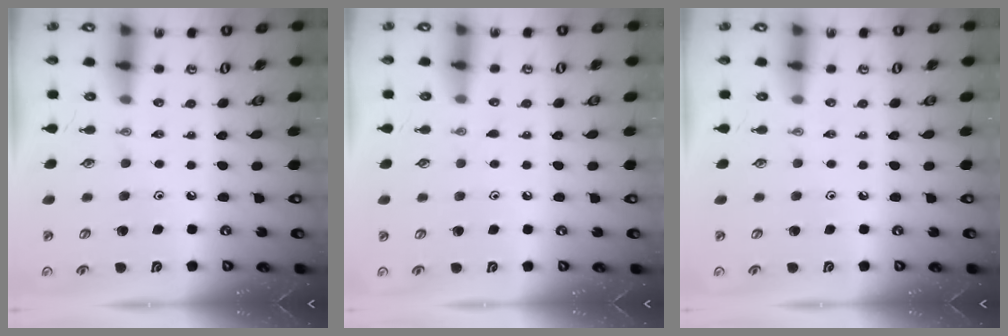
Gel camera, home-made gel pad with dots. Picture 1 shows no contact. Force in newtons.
{"total": 4.2, "press": 4.2, "slide": 0.5}
{"total": 0.0}